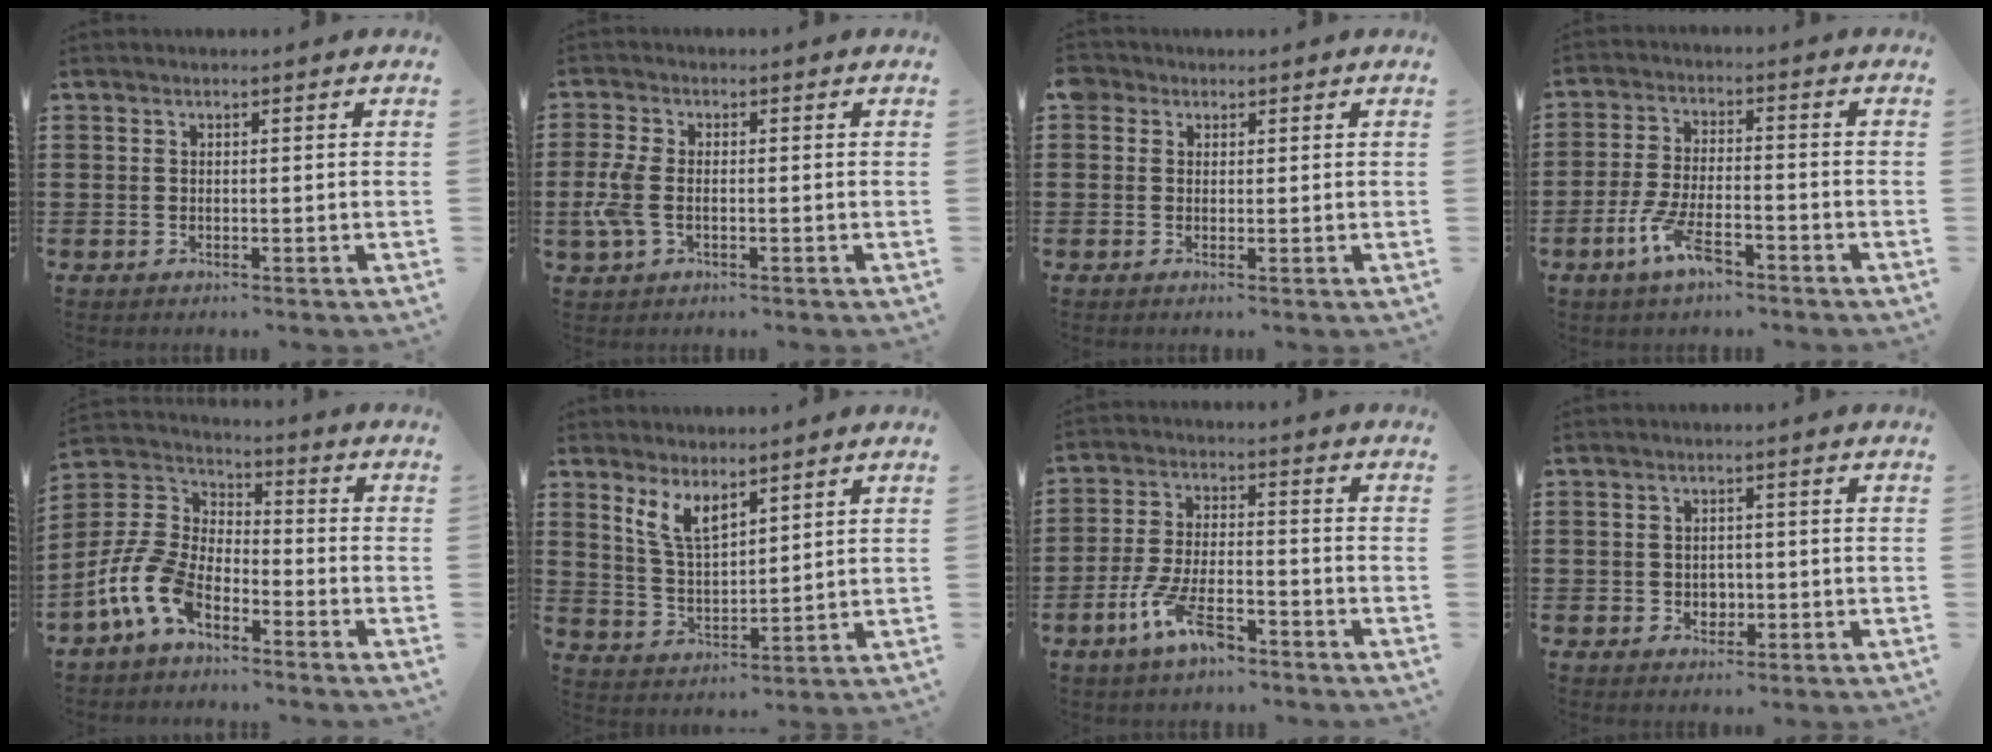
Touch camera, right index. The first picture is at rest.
{"total": 4.6, "force": [-0.9, 2.4, 3.8], "torque": [-0.105, -0.008, -0.025]}
{"total": 1.5, "force": [0.9, 1.2, 0.2], "torque": [-0.010, 0.006, 0.017]}
{"total": 7.3, "force": [-4.0, 2.4, 5.6], "torque": [-0.123, -0.002, -0.074]}
{"total": 10.2, "force": [-5.9, 5.3, 6.5], "torque": [-0.177, -0.002, -0.123]}
{"total": 6.3, "force": [4.5, 2.2, 3.8], "torque": [-0.088, -0.008, 0.083]}
{"total": 8.2, "force": [-4.9, 2.7, 6.0], "torque": [-0.137, -0.002, -0.094]}
{"total": 1.9, "force": [-0.3, 1.7, 0.8], "torque": [-0.021, 0.007, -0.008]}